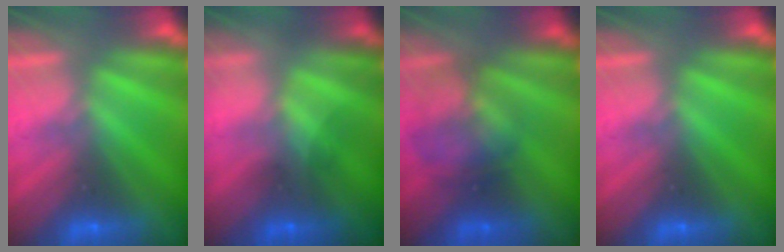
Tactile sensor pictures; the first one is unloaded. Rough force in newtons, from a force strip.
{"total": 1.6}
{"total": 2.3}
{"total": 0.0}